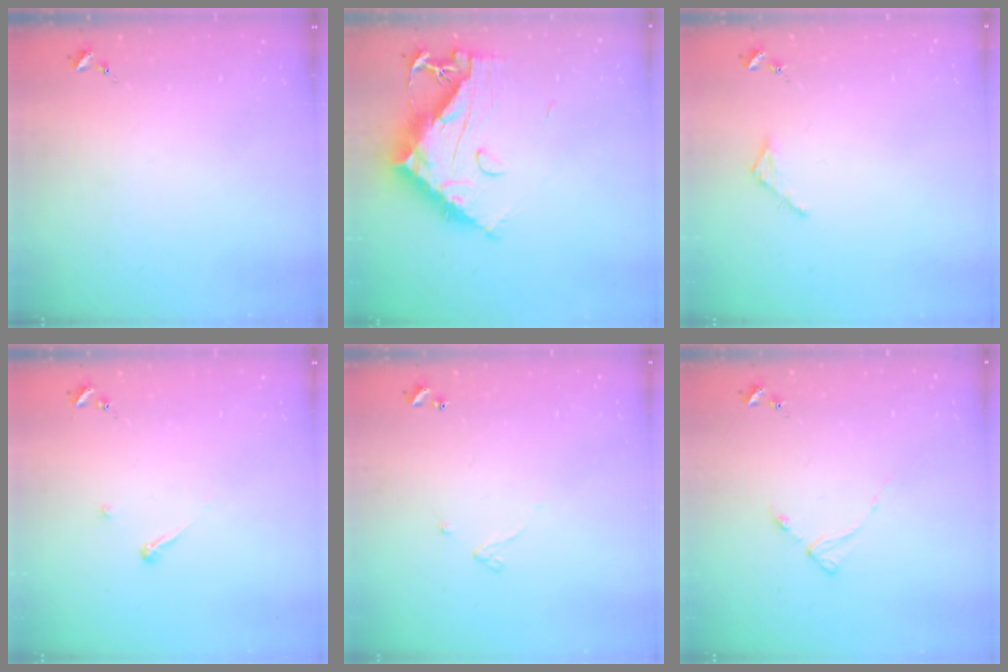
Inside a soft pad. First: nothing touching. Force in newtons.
{"total": 17.4, "press": 17.3, "slide": 1.6}
{"total": 2.5, "press": 2.5, "slide": 0.2}
{"total": 3.6, "press": 3.6, "slide": 0.4}
{"total": 3.2, "press": 3.1, "slide": 0.3}
{"total": 2.7, "press": 2.7, "slide": 0.4}